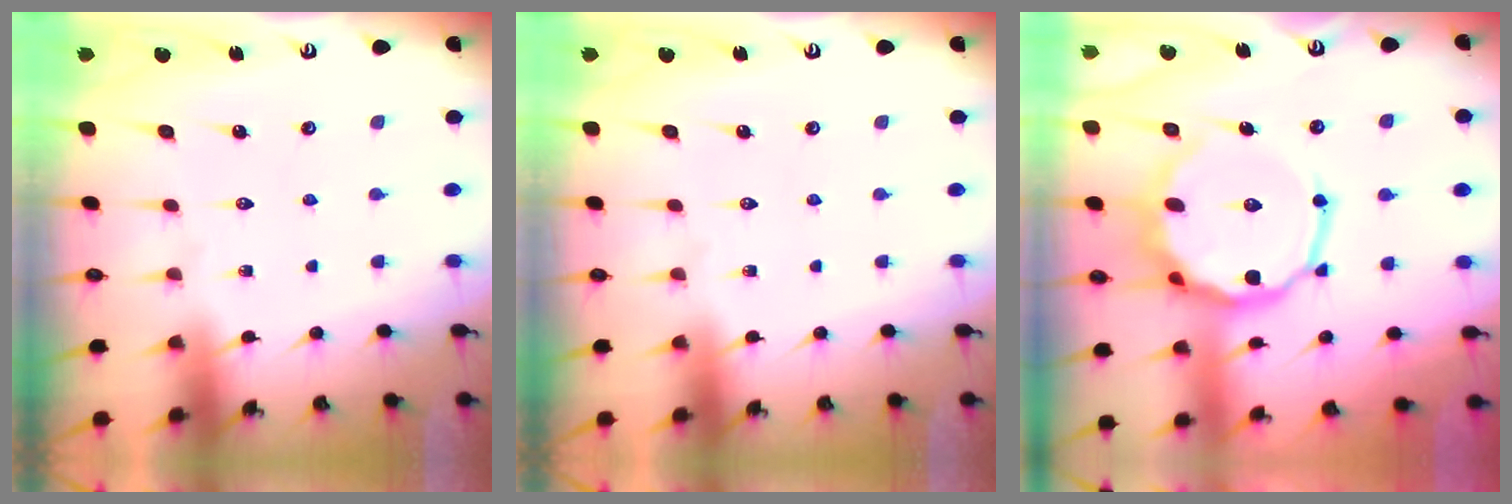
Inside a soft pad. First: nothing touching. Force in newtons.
{"total": 0.0}
{"total": 13.8, "press": 13.6, "slide": 2.0}